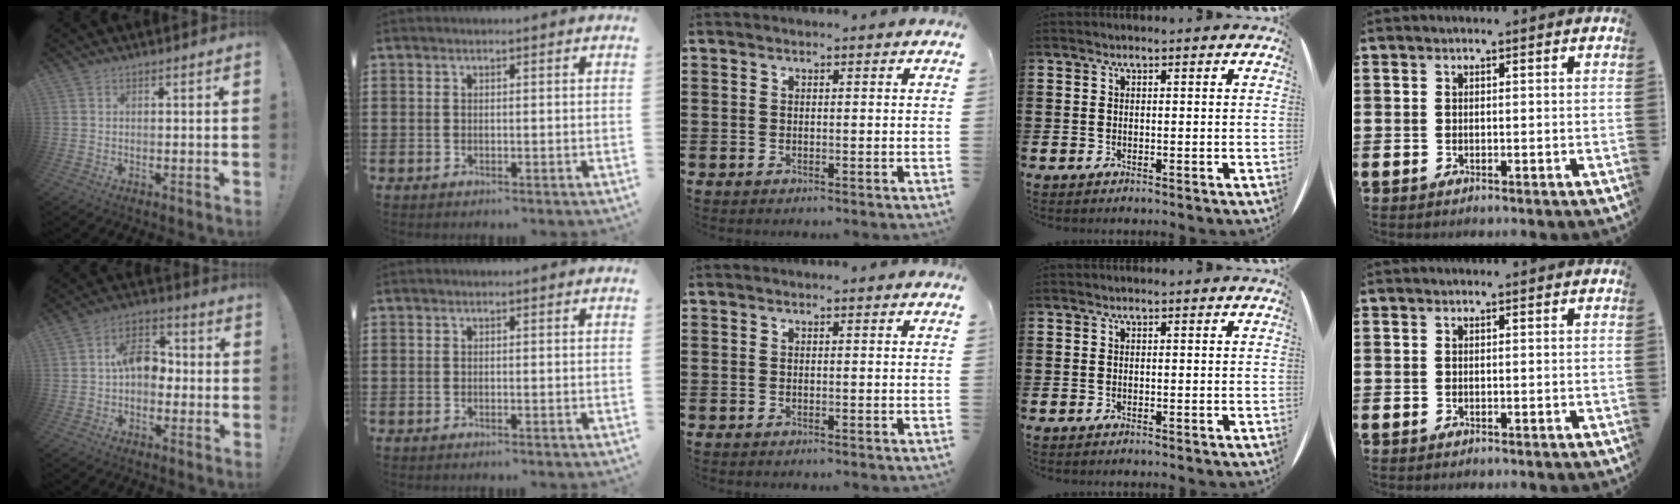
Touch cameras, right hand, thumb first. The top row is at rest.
{"thumb": {"total": 10.6, "force": [-0.3, 7.4, 7.5], "torque": [-0.117, 0.020, -0.003]}}